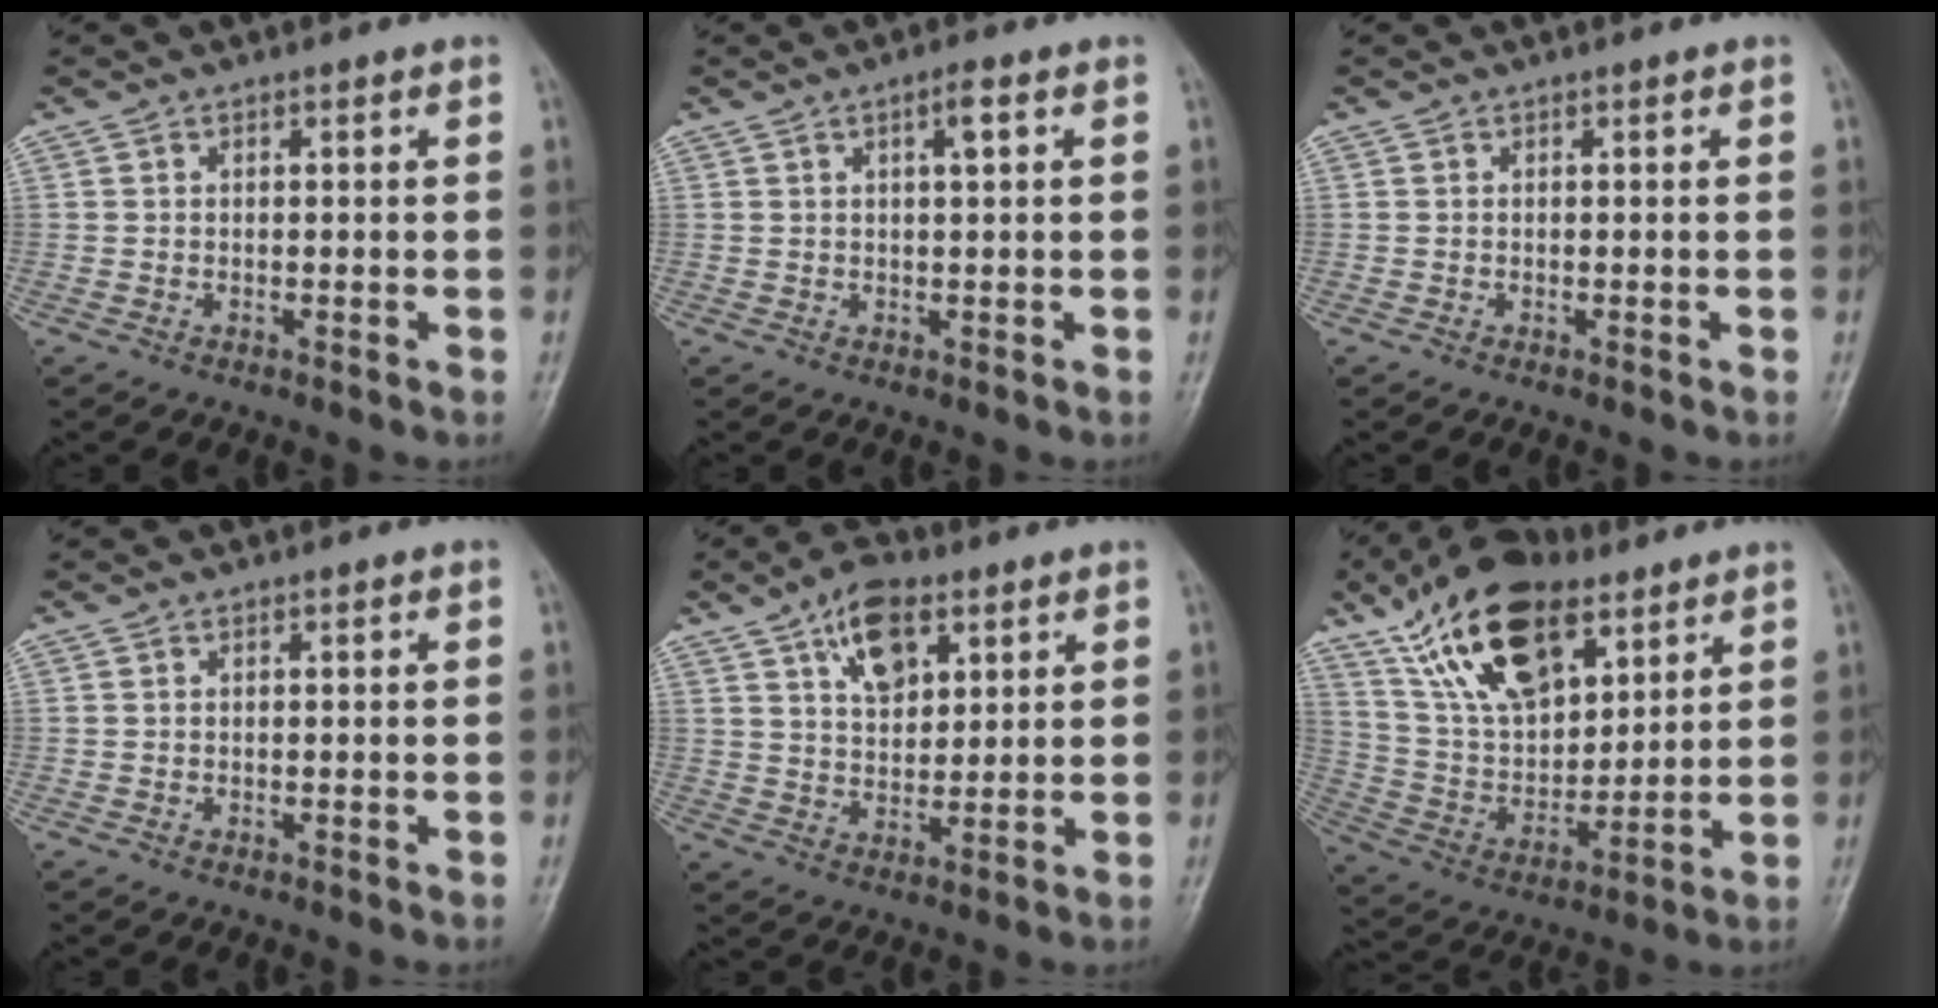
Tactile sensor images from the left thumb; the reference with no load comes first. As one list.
[{"total": 2.7, "force": [1.0, 0.6, 2.4], "torque": [-0.041, 0.002, 0.016]}, {"total": 0.0}, {"total": 0.0}, {"total": 9.6, "force": [4.7, 5.4, 6.4], "torque": [-0.084, -0.018, 0.081]}, {"total": 22.3, "force": [12.3, 11.7, 14.4], "torque": [-0.230, -0.036, 0.227]}]